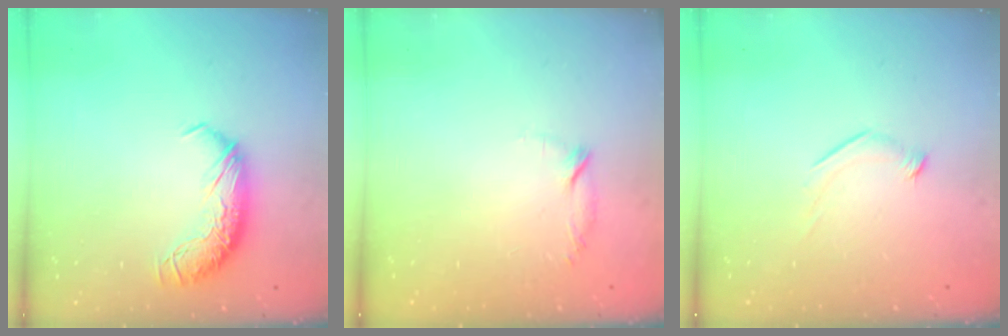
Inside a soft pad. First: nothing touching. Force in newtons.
{"total": 7.0, "press": 6.9, "slide": 0.9}
{"total": 6.4, "press": 6.4, "slide": 0.5}